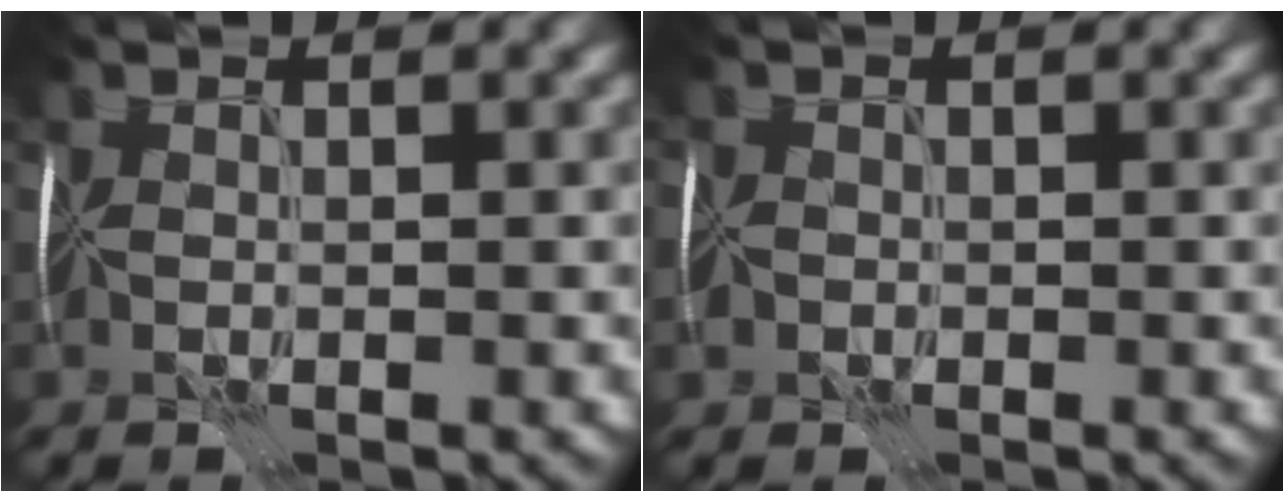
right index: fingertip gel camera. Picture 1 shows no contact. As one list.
[{"total": 2.2, "force": [-1.2, 1.7, 0.6], "torque": [-0.014, -0.002, -0.021]}]